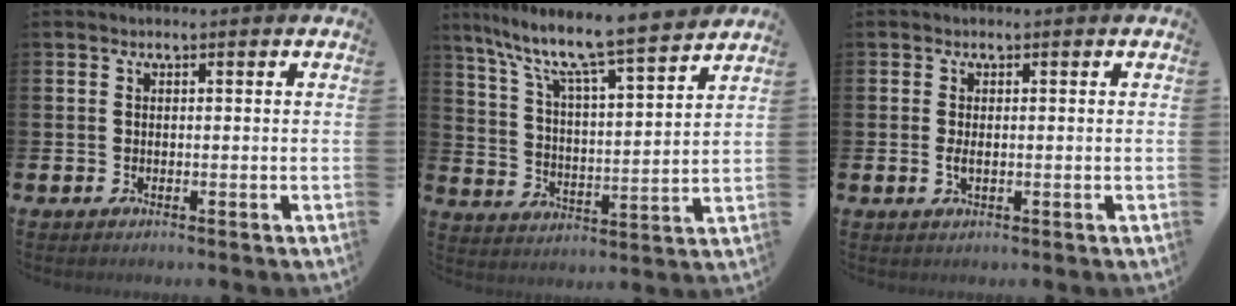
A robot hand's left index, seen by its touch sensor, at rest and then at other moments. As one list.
[{"total": 9.5, "force": [8.5, 0.5, 4.2], "torque": [-0.109, -0.068, 0.138]}, {"total": 1.3, "force": [0.0, 0.5, 1.3], "torque": [-0.016, -0.001, -0.003]}]